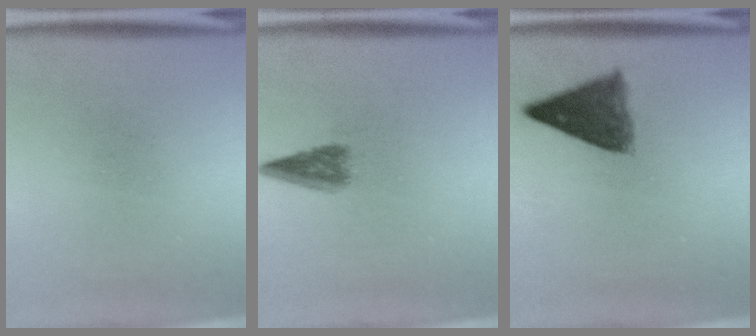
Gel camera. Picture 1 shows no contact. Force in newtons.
{"total": 3.2}
{"total": 7.3}